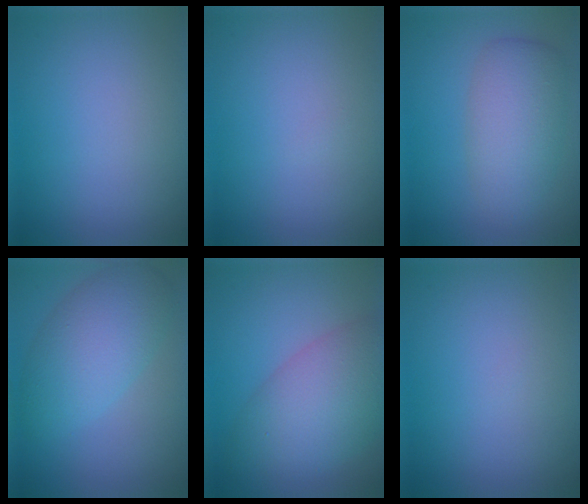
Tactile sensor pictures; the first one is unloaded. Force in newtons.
{"total": 0.0}
{"total": 5.0, "press": 5.0, "slide": 0.2}
{"total": 5.9, "press": 5.9, "slide": 0.3}
{"total": 7.7, "press": 7.7, "slide": 0.4}
{"total": 0.0}